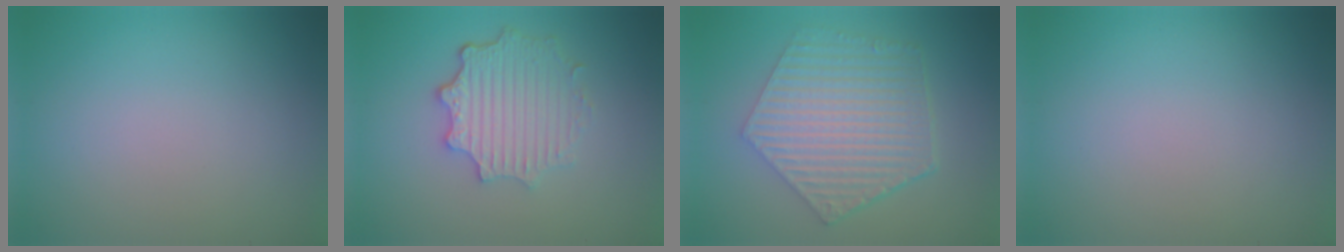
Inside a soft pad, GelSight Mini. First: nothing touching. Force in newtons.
{"total": 4.5, "press": 3.6, "slide": 2.7}
{"total": 6.6, "press": 4.9, "slide": 4.4}
{"total": 0.0}